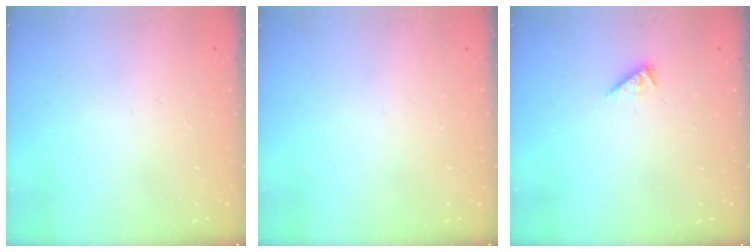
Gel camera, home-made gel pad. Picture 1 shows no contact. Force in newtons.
{"total": 0.0}
{"total": 2.8, "press": 2.7, "slide": 0.4}